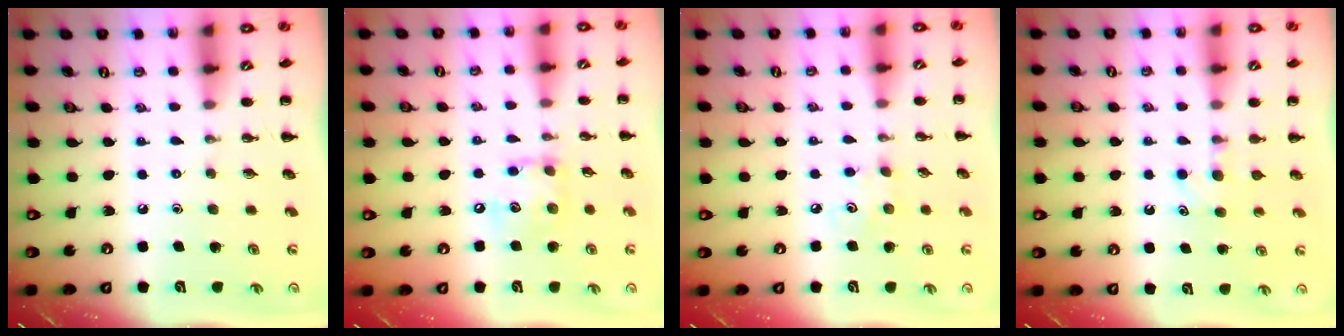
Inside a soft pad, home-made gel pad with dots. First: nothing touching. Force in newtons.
{"total": 10.3, "press": 10.2, "slide": 0.8}
{"total": 3.6, "press": 3.5, "slide": 0.9}
{"total": 4.7, "press": 4.5, "slide": 1.1}